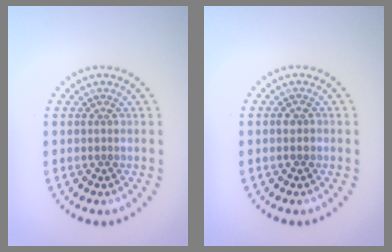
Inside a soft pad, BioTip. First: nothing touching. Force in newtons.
{"total": 1.1, "press": 1.0, "slide": 0.3}